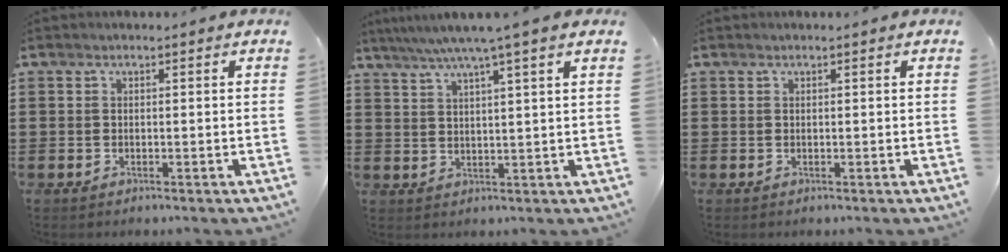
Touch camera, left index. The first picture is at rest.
{"total": 5.4, "force": [4.0, -0.8, 3.6], "torque": [-0.080, -0.013, 0.067]}
{"total": 0.0}